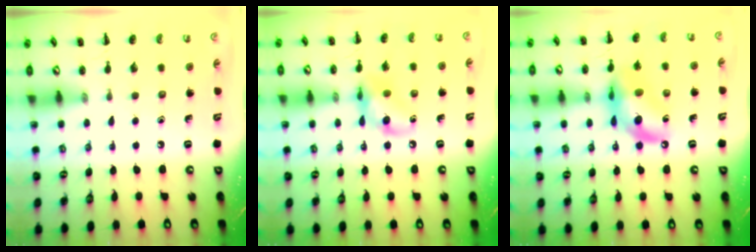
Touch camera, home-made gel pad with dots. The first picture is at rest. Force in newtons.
{"total": 10.5, "press": 10.4, "slide": 1.5}
{"total": 13.0, "press": 12.5, "slide": 3.3}